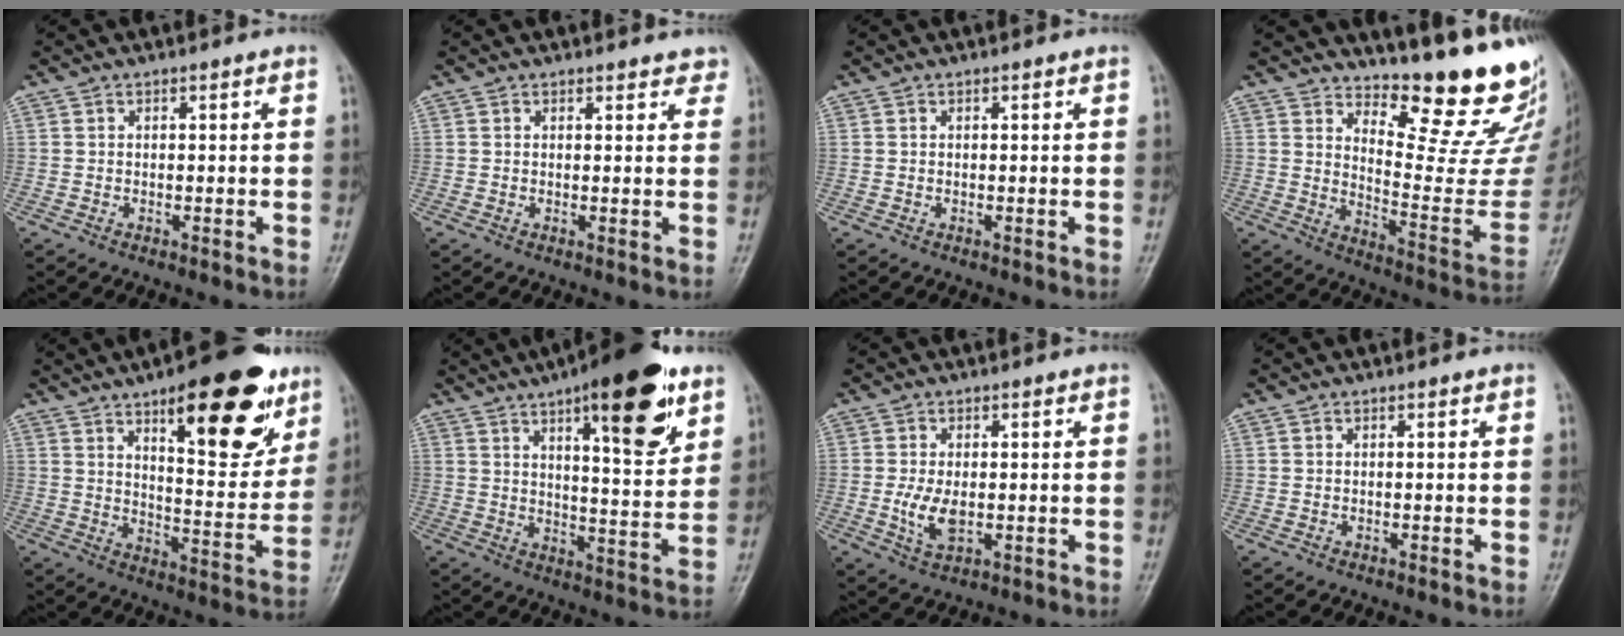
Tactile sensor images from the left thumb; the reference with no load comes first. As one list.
[{"total": 2.6, "force": [2.3, 1.2, 0.7], "torque": [0.019, -0.008, 0.016]}, {"total": 0.0}, {"total": 18.8, "force": [16.2, 3.7, 8.8], "torque": [-0.080, -0.176, 0.219]}, {"total": 21.6, "force": [11.9, 7.9, 16.2], "torque": [-0.182, -0.053, 0.177]}, {"total": 18.6, "force": [10.3, 5.6, 14.5], "torque": [-0.178, -0.048, 0.151]}, {"total": 5.4, "force": [-0.5, 3.0, 4.5], "torque": [-0.088, -0.011, -0.004]}, {"total": 0.0}]